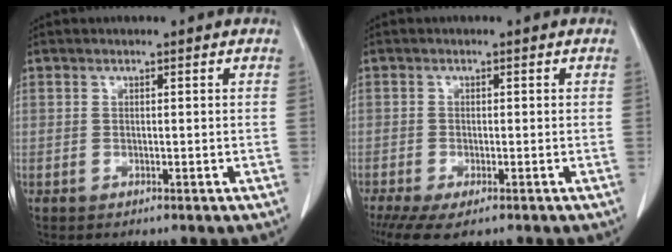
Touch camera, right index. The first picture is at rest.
{"total": 5.0, "force": [-3.4, 1.6, 3.3], "torque": [-0.056, -0.012, -0.056]}